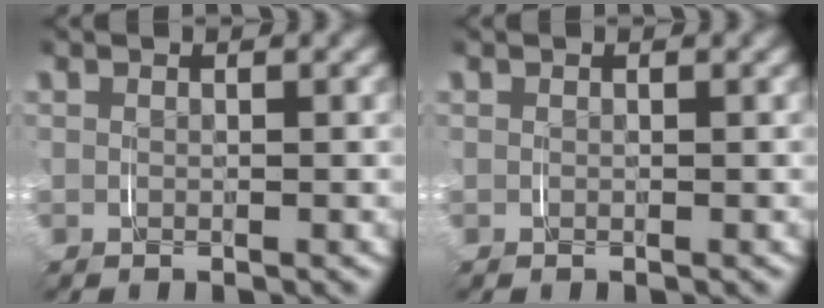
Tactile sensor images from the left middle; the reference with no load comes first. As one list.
[{"total": 0.0}]